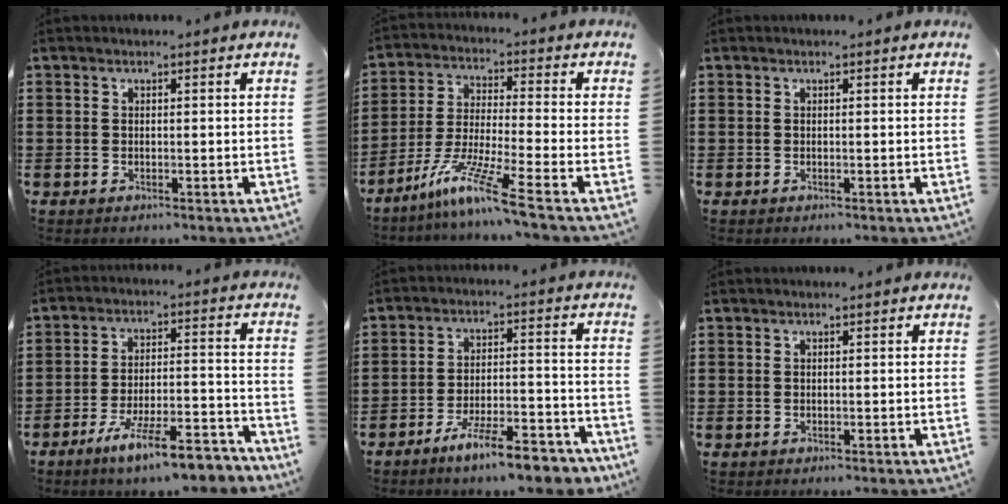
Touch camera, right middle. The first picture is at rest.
{"total": 9.7, "force": [-7.1, -0.1, 6.6], "torque": [-0.137, -0.011, -0.142]}
{"total": 0.0}
{"total": 9.9, "force": [-7.9, 1.0, 5.8], "torque": [-0.101, 0.013, -0.150]}
{"total": 9.7, "force": [-8.0, 1.3, 5.5], "torque": [-0.087, 0.016, -0.147]}
{"total": 0.0}